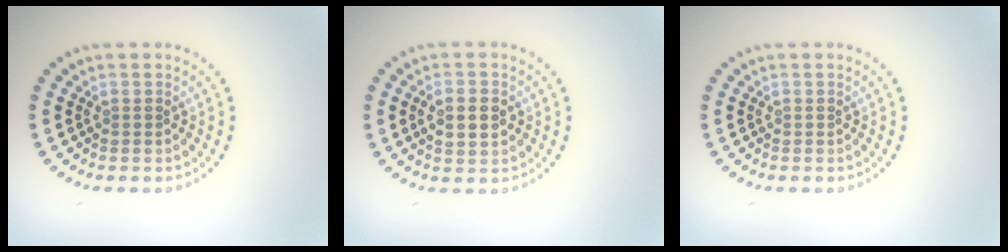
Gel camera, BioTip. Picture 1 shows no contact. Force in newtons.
{"total": 3.1, "press": 3.1, "slide": 0.2}
{"total": 0.0}